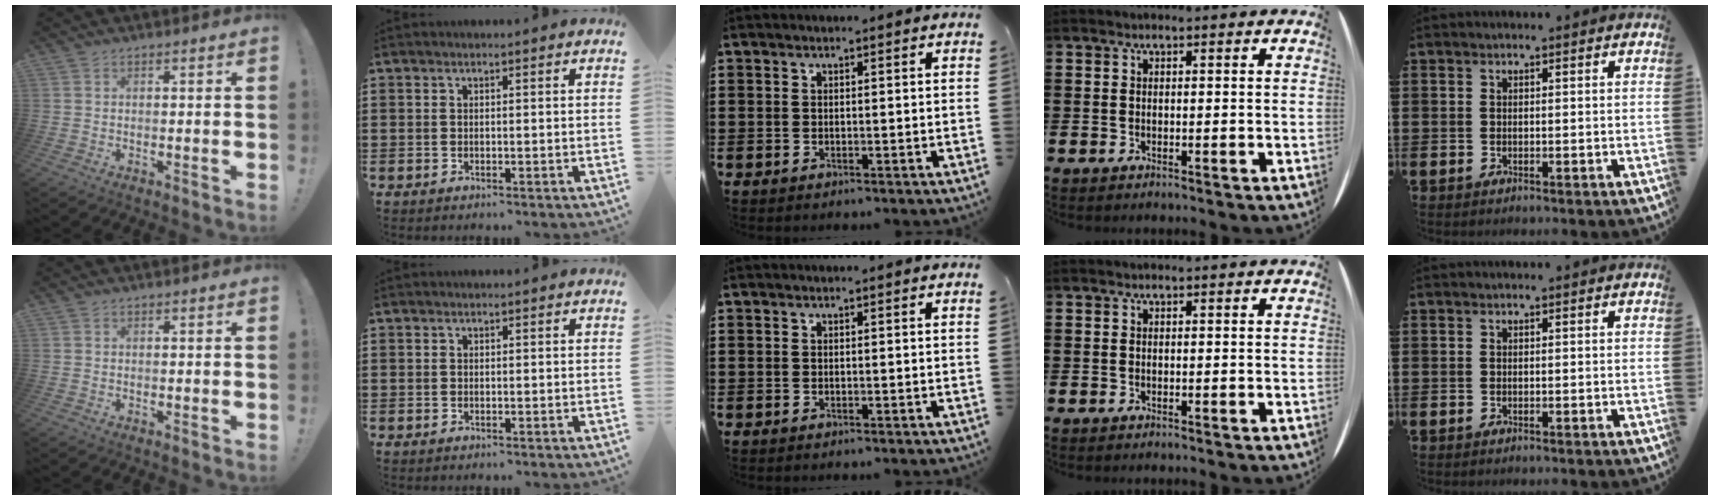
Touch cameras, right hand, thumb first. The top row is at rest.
{}